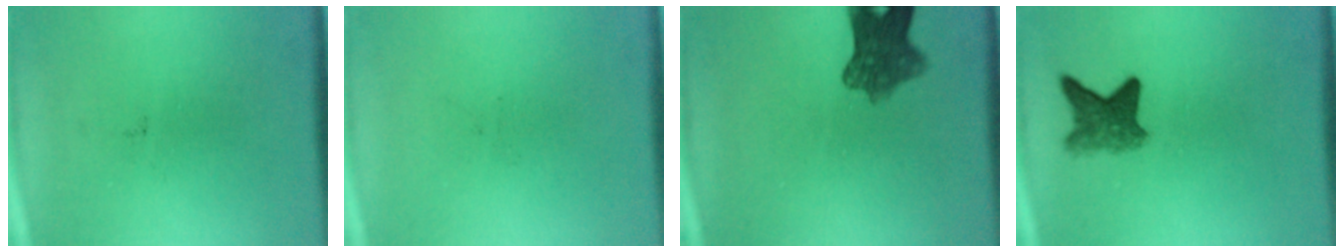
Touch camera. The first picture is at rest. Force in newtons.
{"total": 0.0}
{"total": 7.3}
{"total": 4.3}